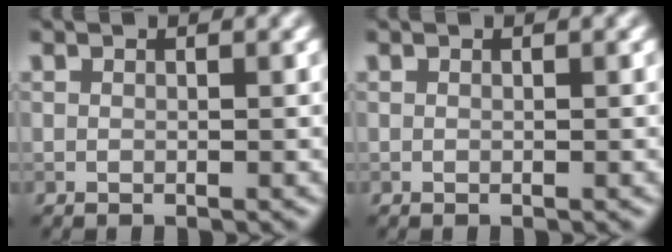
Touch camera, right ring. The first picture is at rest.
{"total": 0.0}